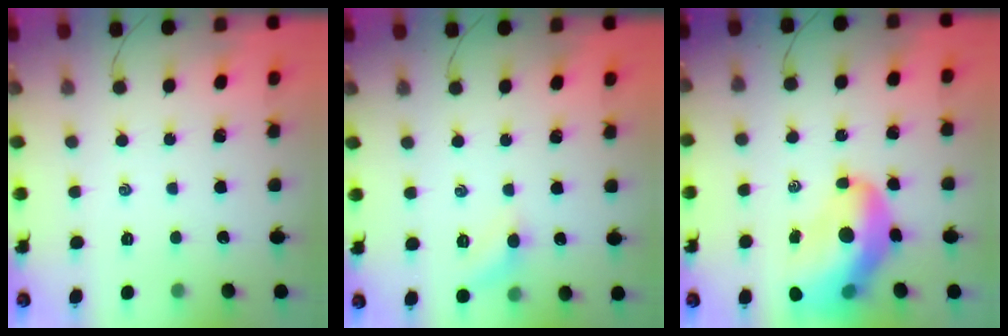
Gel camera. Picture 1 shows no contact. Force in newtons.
{"total": 7.1, "press": 6.9, "slide": 1.4}
{"total": 16.7, "press": 16.1, "slide": 4.6}